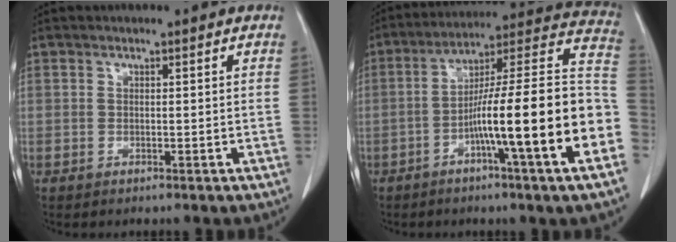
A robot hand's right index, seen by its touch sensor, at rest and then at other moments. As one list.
[{"total": 21.6, "force": [-6.3, -0.3, 20.6], "torque": [-0.251, 0.015, -0.103]}]